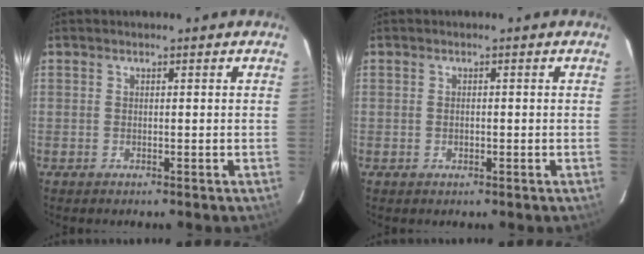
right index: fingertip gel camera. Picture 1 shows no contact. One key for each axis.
{"total": 0.7, "fx": -0.2, "fy": 0.6, "fz": 0.2, "tx": -0.002, "ty": 0.000, "tz": -0.002}